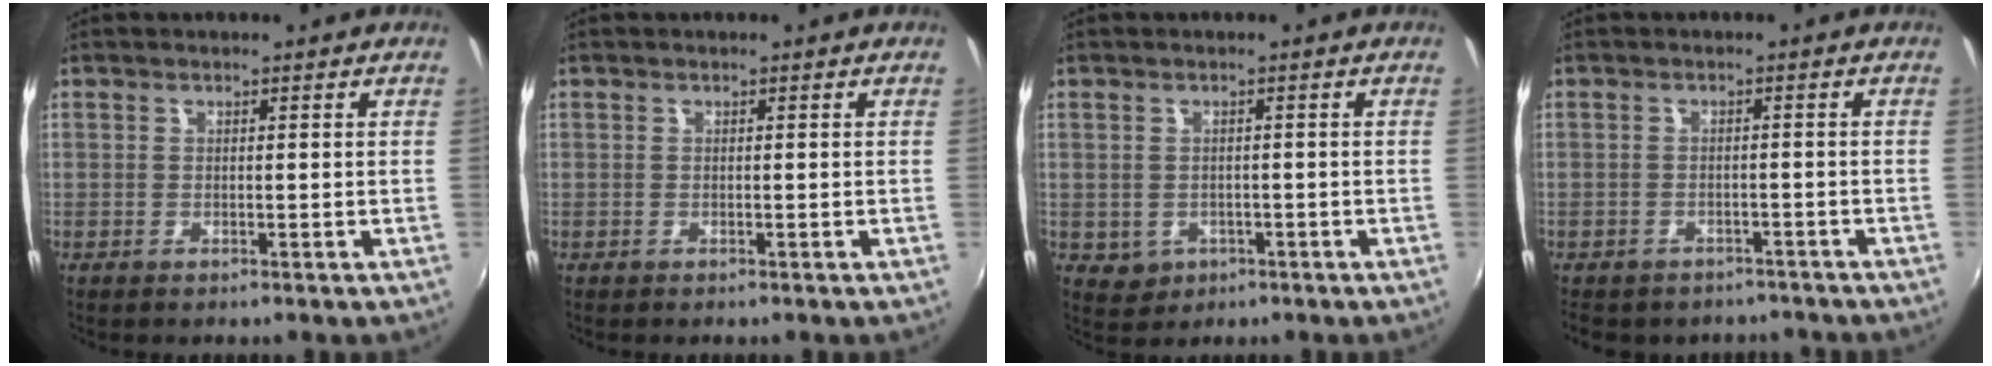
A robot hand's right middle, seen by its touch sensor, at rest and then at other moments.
{"total": 0.0}
{"total": 3.4, "force": [-0.9, 3.1, 1.2], "torque": [-0.029, -0.001, -0.004]}
{"total": 7.9, "force": [-6.4, 3.9, 2.5], "torque": [-0.060, -0.011, -0.083]}